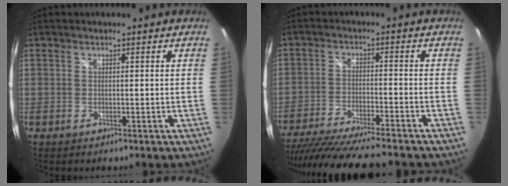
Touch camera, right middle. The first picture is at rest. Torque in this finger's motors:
{"motor_torque": [1.09, -1.05, 0.25, 0.10]}